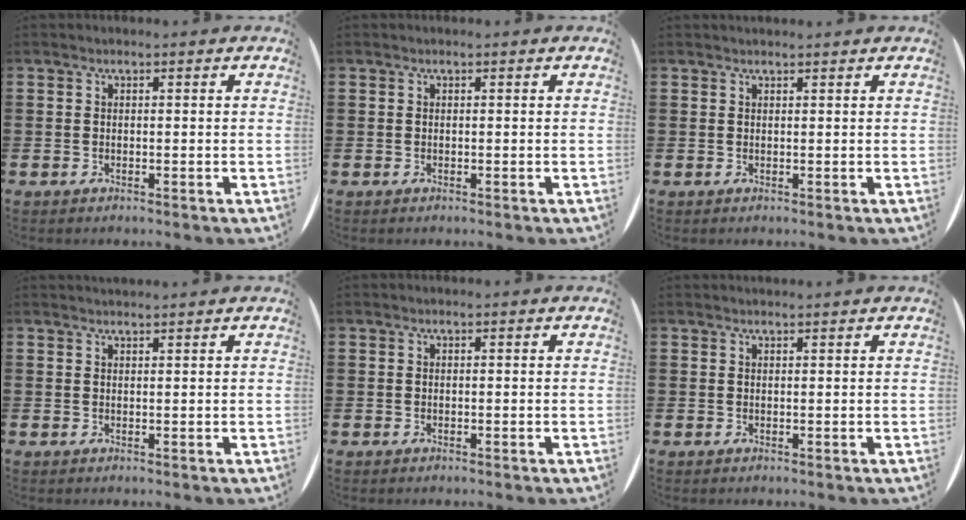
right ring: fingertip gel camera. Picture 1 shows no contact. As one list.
[{"total": 0.0}, {"total": 0.5, "force": [0.5, -0.1, 0.0], "torque": [0.000, 0.001, 0.010]}, {"total": 0.9, "force": [0.9, -0.2, 0.0], "torque": [0.002, 0.000, 0.017]}, {"total": 0.0}, {"total": 0.6, "force": [0.6, -0.1, 0.0], "torque": [0.000, 0.000, 0.011]}]